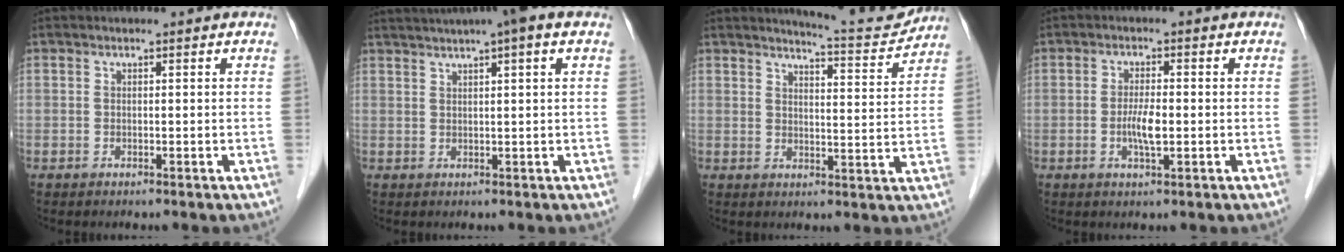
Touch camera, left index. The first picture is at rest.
{"total": 8.8, "force": [6.2, -0.1, 6.2], "torque": [-0.102, 0.035, 0.085]}
{"total": 7.8, "force": [7.8, -0.2, 1.0], "torque": [-0.022, -0.019, 0.100]}
{"total": 3.4, "force": [-0.6, 0.6, 3.3], "torque": [-0.068, -0.003, -0.011]}